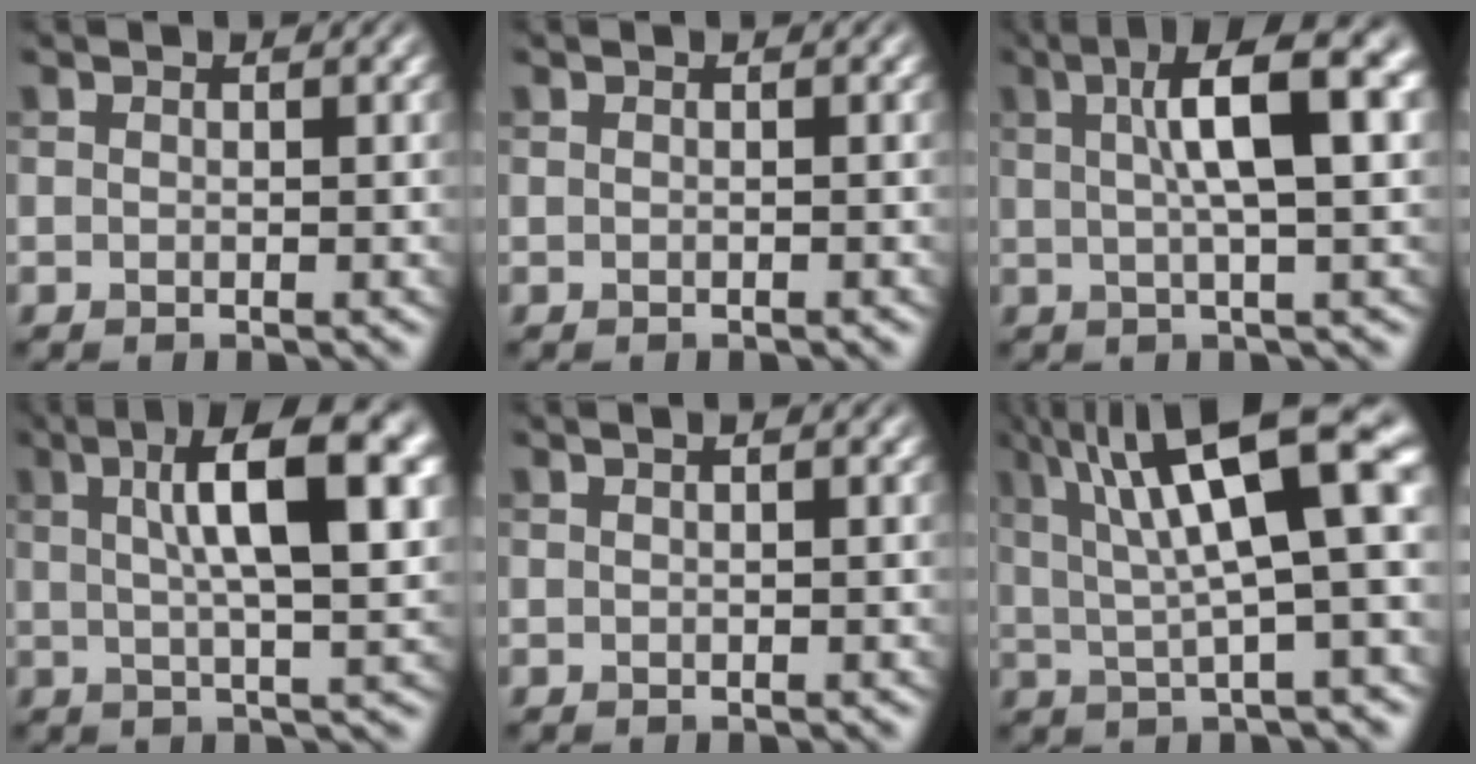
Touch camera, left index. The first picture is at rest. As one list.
[{"total": 0.0}, {"total": 8.6, "force": [2.5, 1.9, 8.0], "torque": [-0.115, 0.019, 0.033]}, {"total": 10.1, "force": [3.1, 2.6, 9.2], "torque": [-0.129, 0.015, 0.043]}, {"total": 0.9, "force": [0.6, 0.1, 0.7], "torque": [-0.010, 0.009, 0.003]}, {"total": 12.9, "force": [4.8, 3.4, 11.5], "torque": [-0.183, 0.015, 0.078]}]